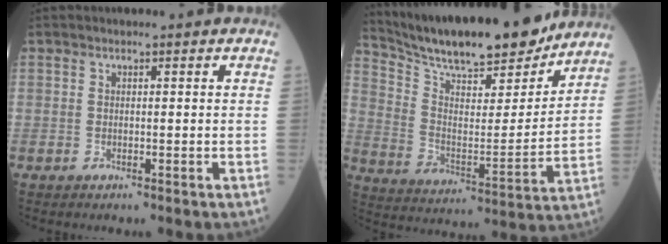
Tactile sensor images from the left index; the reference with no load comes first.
{"total": 21.0, "force": [18.7, 3.3, 8.8], "torque": [-0.160, -0.011, 0.295]}